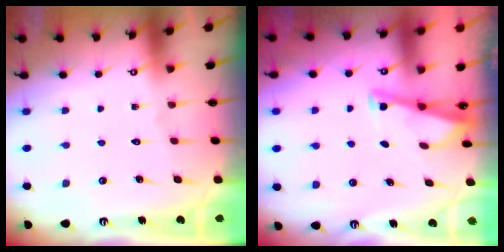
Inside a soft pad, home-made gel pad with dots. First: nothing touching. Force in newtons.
{"total": 3.3, "press": 3.3, "slide": 0.3}